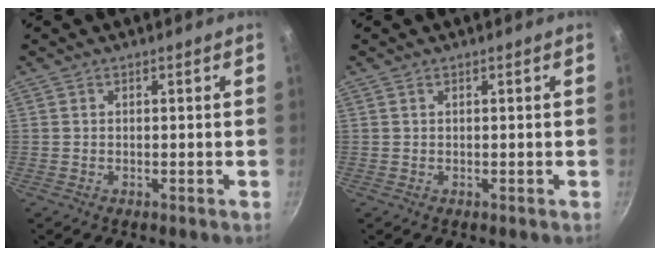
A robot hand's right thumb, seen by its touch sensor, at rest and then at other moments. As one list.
[{"total": 0.0}]